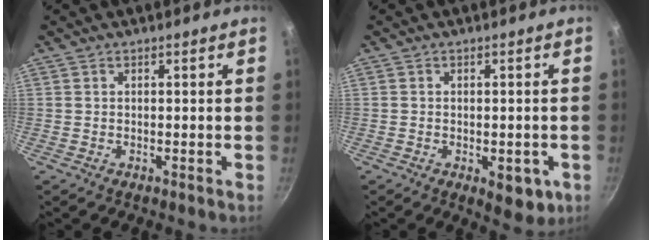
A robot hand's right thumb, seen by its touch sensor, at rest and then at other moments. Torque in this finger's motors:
{"motor_torque": [-0.17, -0.01, -0.05, 0.03, 0.11]}